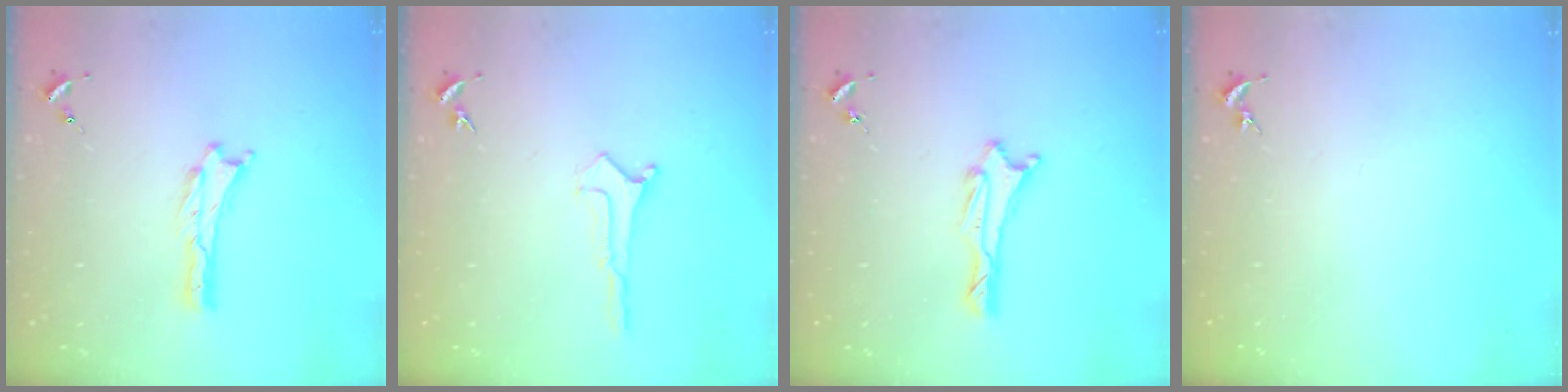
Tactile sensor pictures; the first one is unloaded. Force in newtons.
{"total": 0.0}
{"total": 1.5, "press": 1.5, "slide": 0.2}
{"total": 0.0}